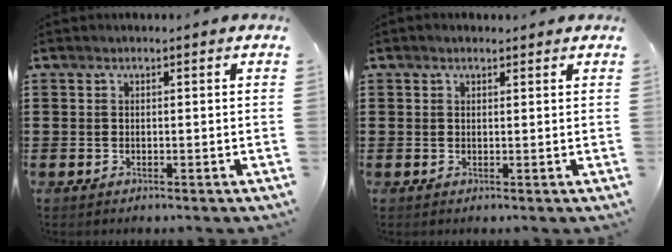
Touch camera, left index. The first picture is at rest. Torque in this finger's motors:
{"motor_torque": [1.52, -0.62, 0.15, 0.04]}